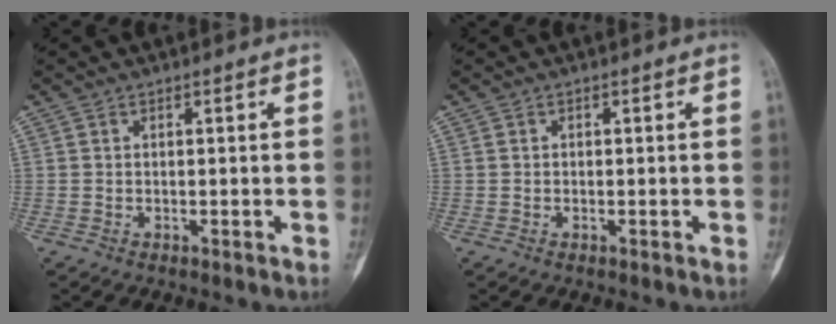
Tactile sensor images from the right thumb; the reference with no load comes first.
{"total": 0.0}